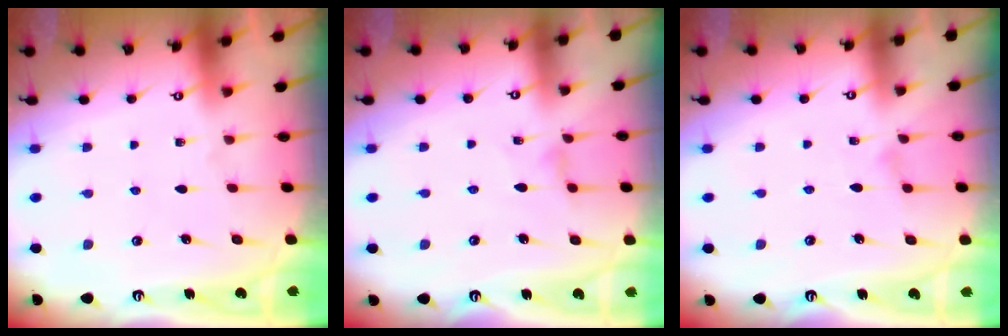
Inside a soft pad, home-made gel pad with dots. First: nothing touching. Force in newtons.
{"total": 1.3, "press": 1.3, "slide": 0.2}
{"total": 1.6, "press": 1.6, "slide": 0.2}